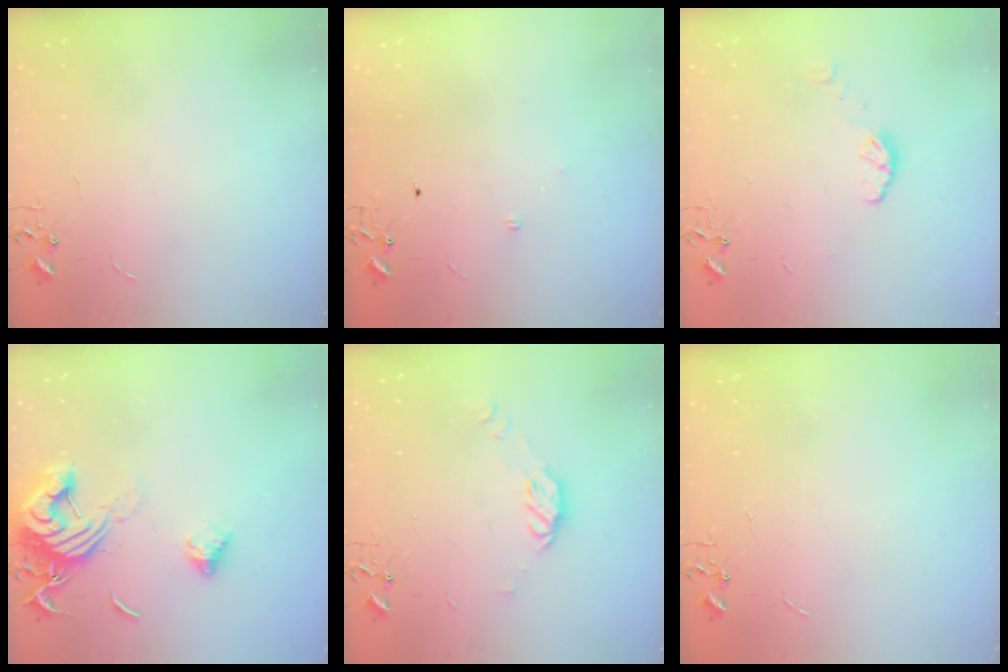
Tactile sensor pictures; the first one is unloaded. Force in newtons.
{"total": 4.1, "press": 4.0, "slide": 0.6}
{"total": 5.9, "press": 5.8, "slide": 0.9}
{"total": 14.3, "press": 14.2, "slide": 1.7}
{"total": 7.7, "press": 7.7, "slide": 0.7}
{"total": 0.0}